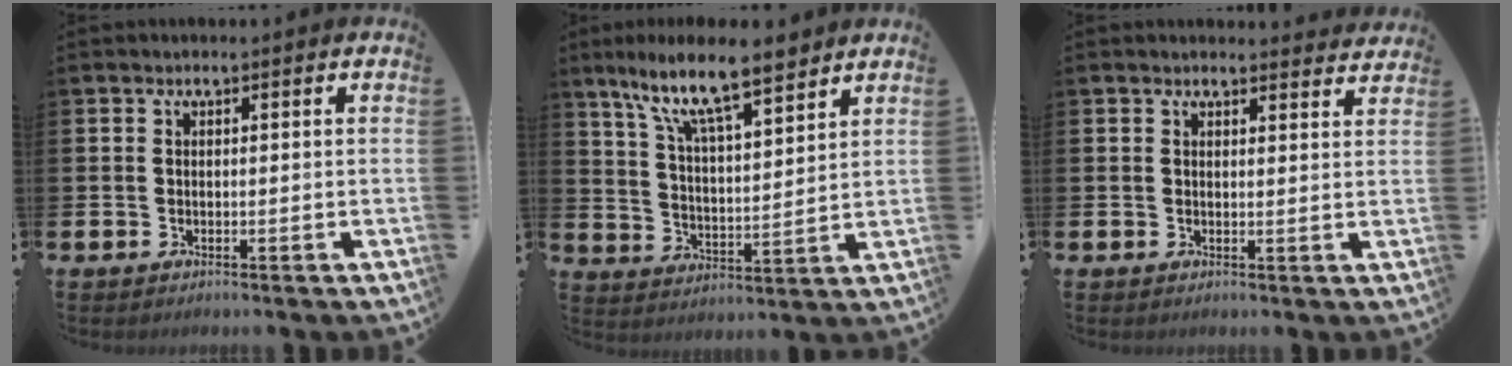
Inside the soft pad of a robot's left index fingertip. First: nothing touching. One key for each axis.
{"total": 10.4, "fx": 8.7, "fy": 1.7, "fz": 5.5, "tx": -0.129, "ty": -0.041, "tz": 0.150}
{"total": 2.2, "fx": 2.2, "fy": 0.3, "fz": -0.1, "tx": 0.010, "ty": -0.016, "tz": 0.037}